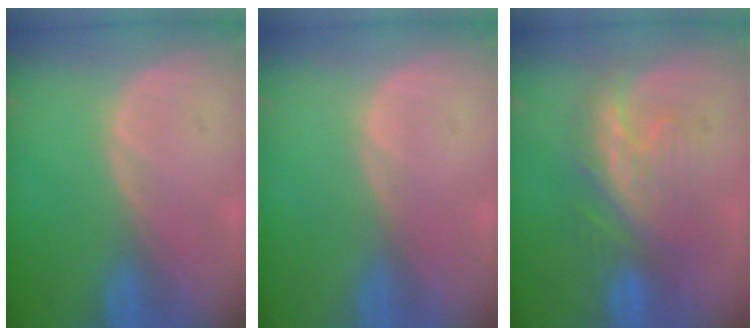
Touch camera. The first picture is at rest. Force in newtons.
{"total": 0.6, "press": 0.1, "slide": 0.6}
{"total": 7.6, "press": 7.4, "slide": 1.7}